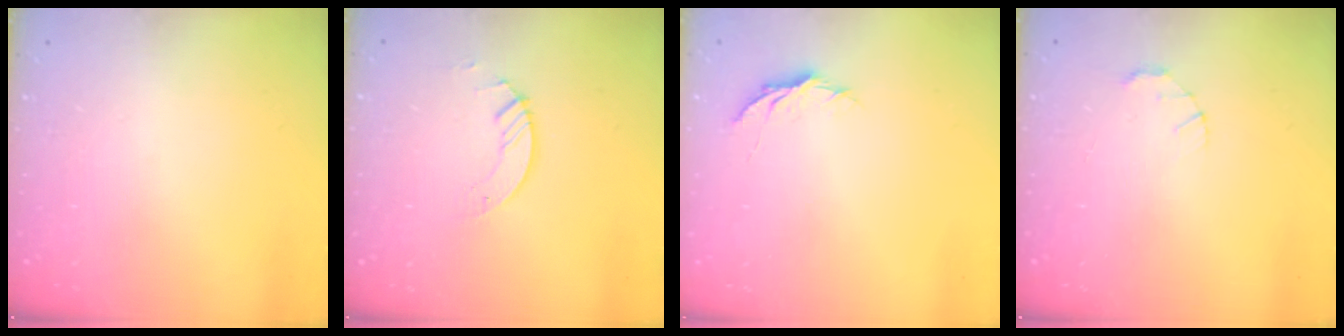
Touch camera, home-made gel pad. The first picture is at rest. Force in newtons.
{"total": 2.9, "press": 2.9, "slide": 0.3}
{"total": 5.1, "press": 5.1, "slide": 0.4}
{"total": 1.5, "press": 1.5, "slide": 0.3}